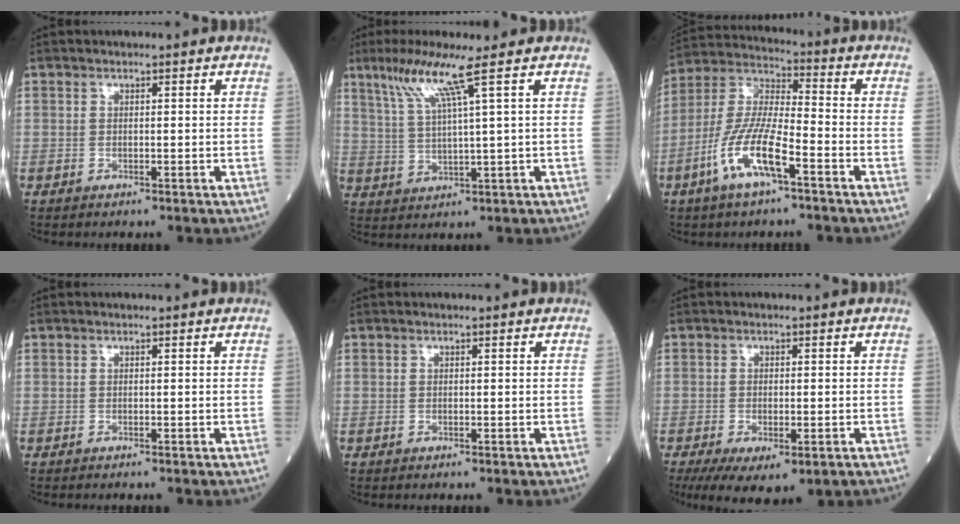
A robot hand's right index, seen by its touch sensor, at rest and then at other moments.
{"total": 7.2, "force": [4.1, -1.5, 5.7], "torque": [-0.120, 0.003, 0.084]}
{"total": 12.1, "force": [-5.5, 2.5, 10.5], "torque": [-0.220, -0.002, -0.110]}
{"total": 0.0}
{"total": 0.0}
{"total": 9.7, "force": [-5.4, 4.0, 7.0], "torque": [-0.121, -0.023, -0.079]}